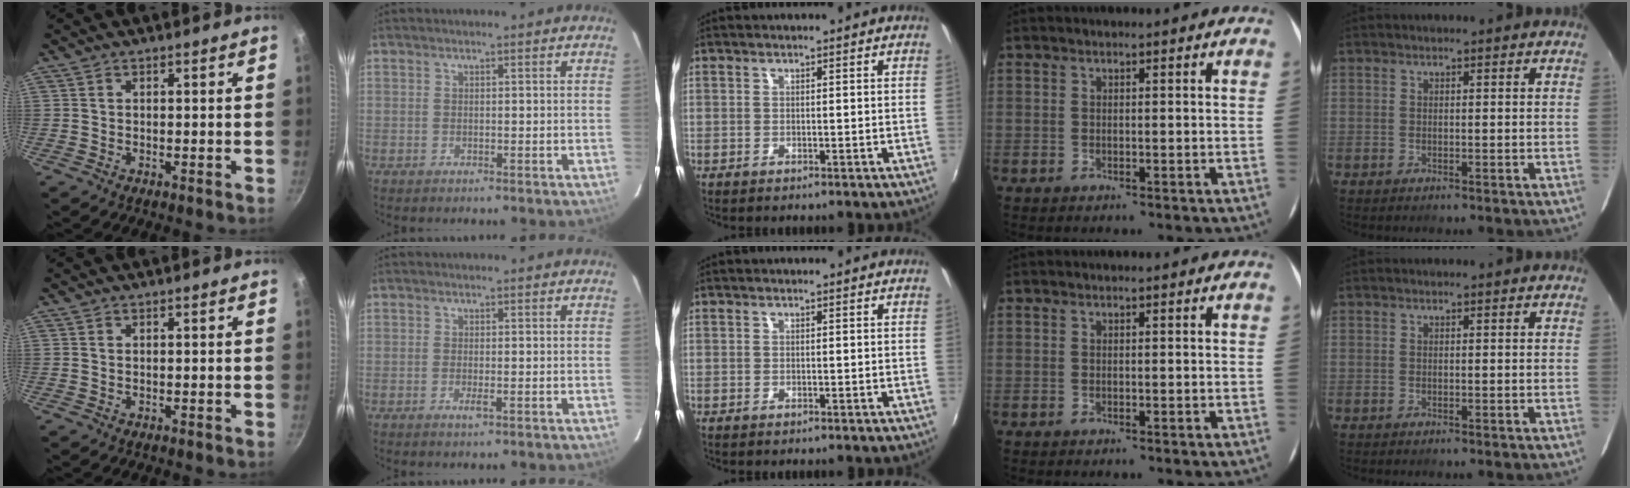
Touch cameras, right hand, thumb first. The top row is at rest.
{"index": {"total": 1.4, "force": [-0.6, 0.2, 1.3], "torque": [-0.026, -0.003, -0.011]}}